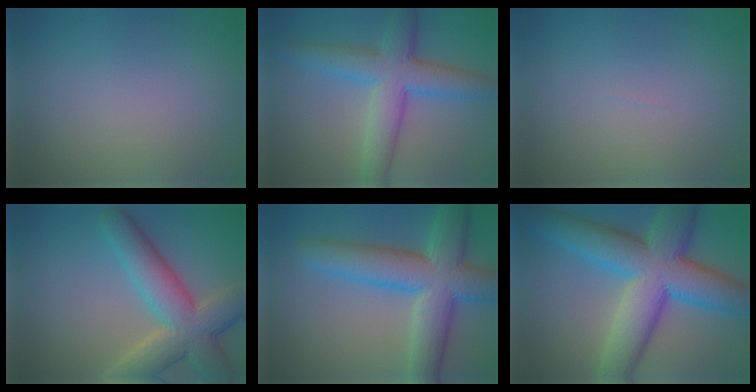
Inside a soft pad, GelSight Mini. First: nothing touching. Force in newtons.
{"total": 7.0, "press": 7.0, "slide": 0.1}
{"total": 0.0}
{"total": 9.1, "press": 9.0, "slide": 0.5}
{"total": 9.9, "press": 9.9, "slide": 0.6}
{"total": 13.1, "press": 13.1, "slide": 0.1}